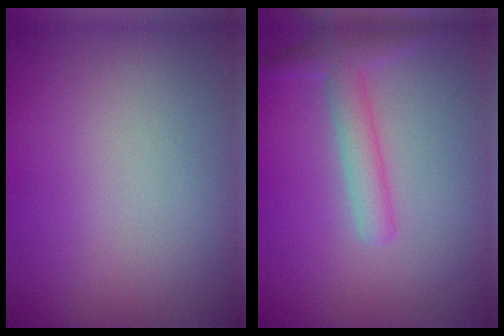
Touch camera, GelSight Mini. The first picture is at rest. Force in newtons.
{"total": 2.8, "press": 2.8, "slide": 0.1}